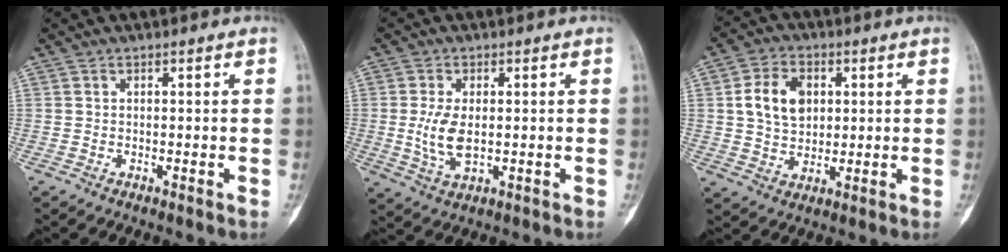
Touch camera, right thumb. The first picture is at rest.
{"total": 6.7, "force": [-0.1, 3.5, 5.7], "torque": [-0.120, -0.011, 0.003]}
{"total": 9.5, "force": [2.1, 6.9, 6.2], "torque": [-0.090, -0.003, 0.039]}